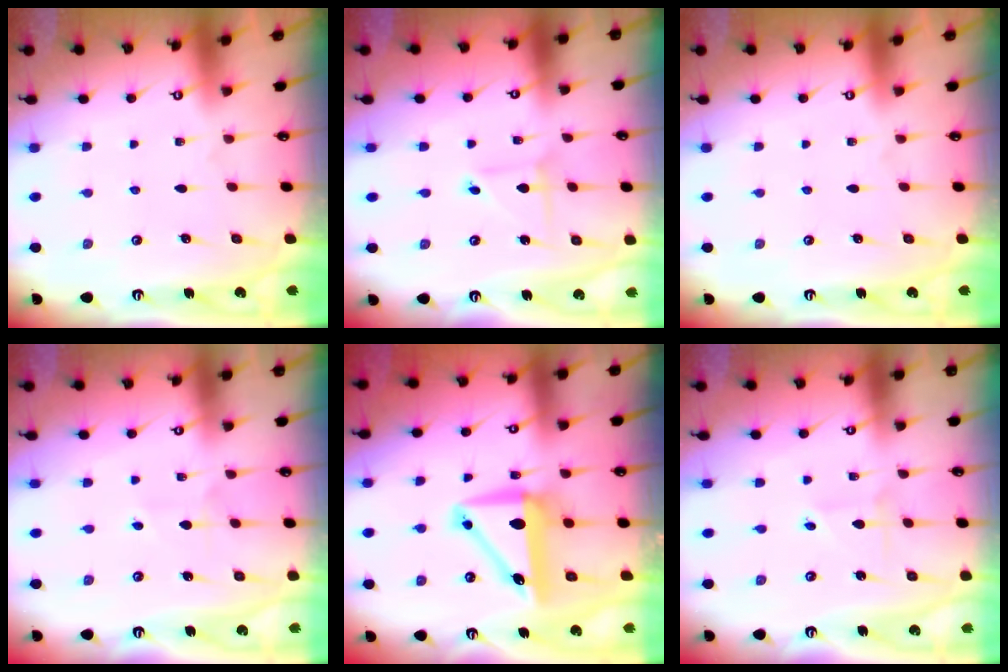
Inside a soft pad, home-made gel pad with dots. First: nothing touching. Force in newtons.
{"total": 2.2, "press": 2.2, "slide": 0.1}
{"total": 0.0}
{"total": 3.7, "press": 3.7, "slide": 0.4}
{"total": 10.3, "press": 10.1, "slide": 2.2}
{"total": 1.5, "press": 1.5, "slide": 0.1}